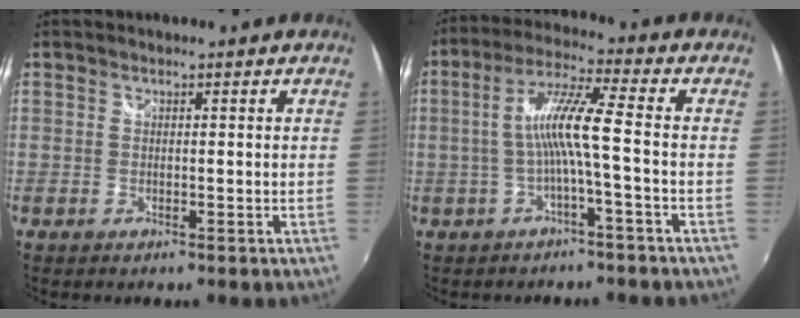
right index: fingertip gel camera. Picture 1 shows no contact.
{"total": 8.2, "force": [-1.9, -0.4, 7.9], "torque": [-0.167, 0.011, -0.030]}